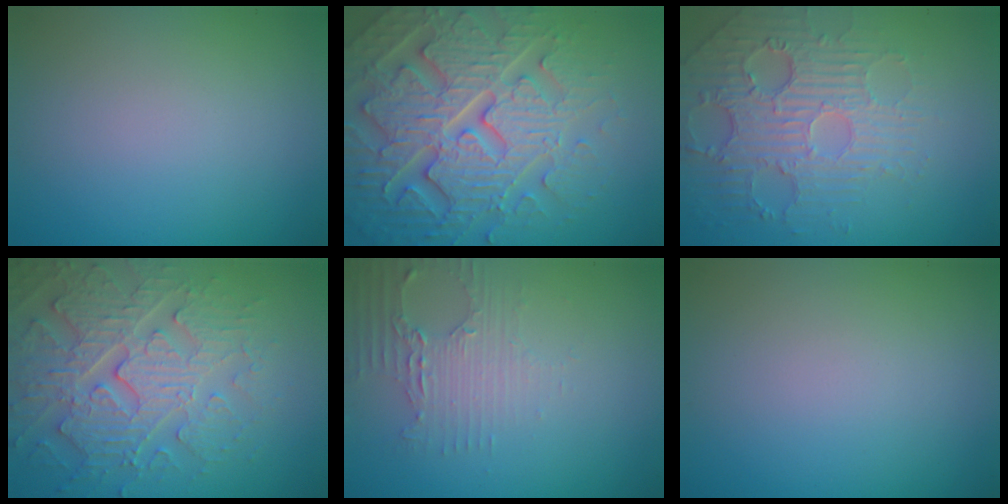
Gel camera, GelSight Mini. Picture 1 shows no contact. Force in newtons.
{"total": 8.2, "press": 7.9, "slide": 1.8}
{"total": 4.5, "press": 4.1, "slide": 2.0}
{"total": 6.1, "press": 5.3, "slide": 3.0}
{"total": 2.7, "press": 2.4, "slide": 1.3}
{"total": 0.0}